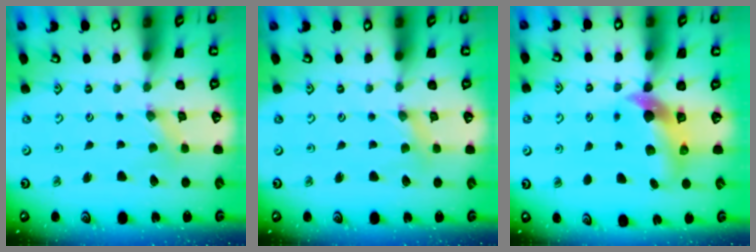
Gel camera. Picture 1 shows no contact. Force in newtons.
{"total": 0.0}
{"total": 7.3, "press": 7.1, "slide": 1.3}